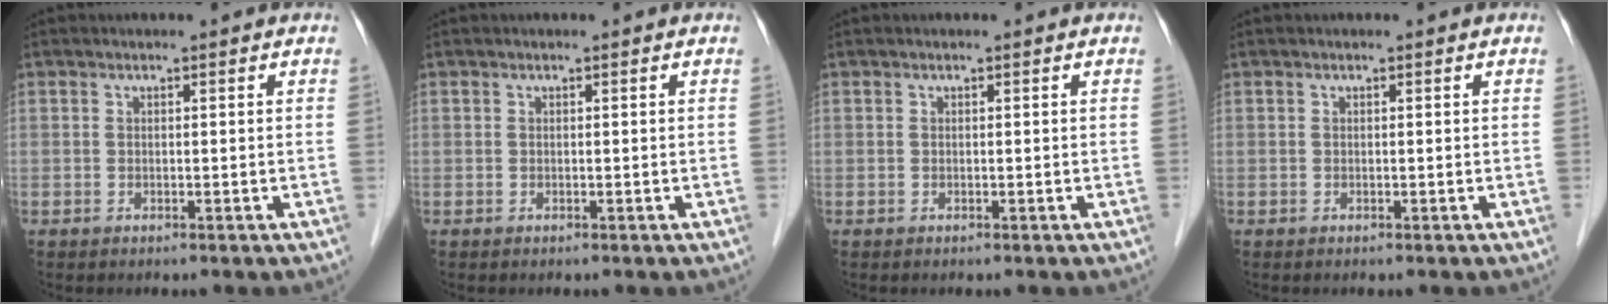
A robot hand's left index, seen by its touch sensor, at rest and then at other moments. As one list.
[{"total": 0.0}, {"total": 0.0}, {"total": 0.0}]